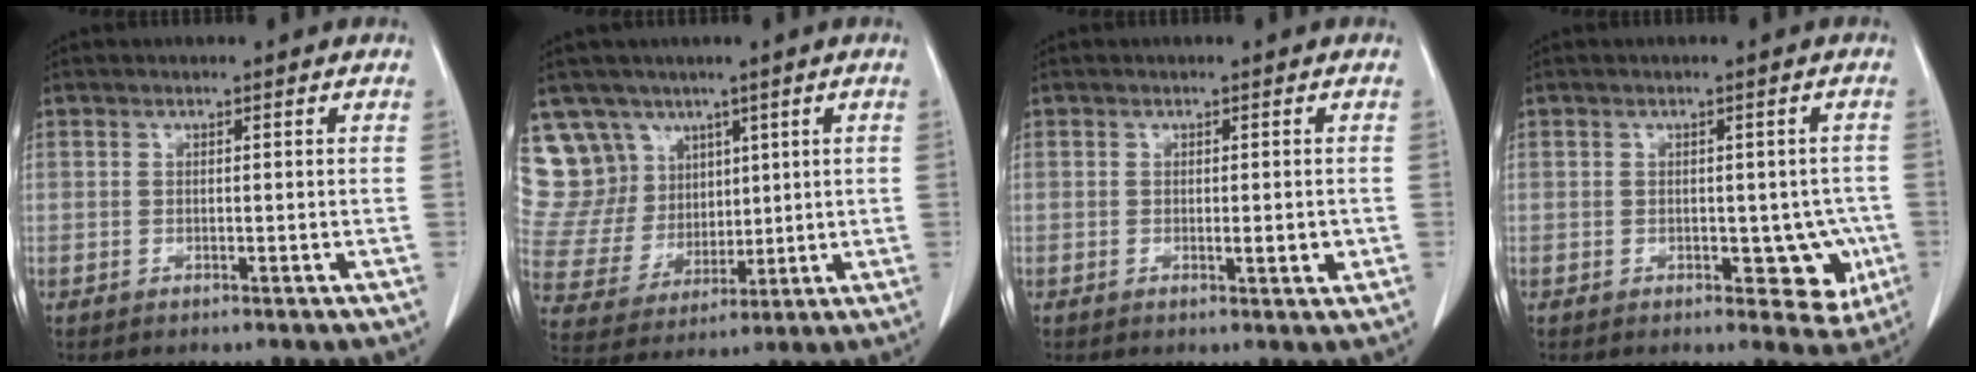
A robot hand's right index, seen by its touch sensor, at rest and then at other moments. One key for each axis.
{"total": 13.3, "fx": 8.4, "fy": 10.2, "fz": 1.8, "tx": -0.061, "ty": 0.048, "tz": 0.187}
{"total": 2.1, "fx": -0.3, "fy": 0.5, "fz": 2.0, "tx": -0.030, "ty": -0.002, "tz": -0.001}
{"total": 6.0, "fx": -1.5, "fy": 3.6, "fz": 4.6, "tx": -0.031, "ty": 0.006, "tz": -0.008}